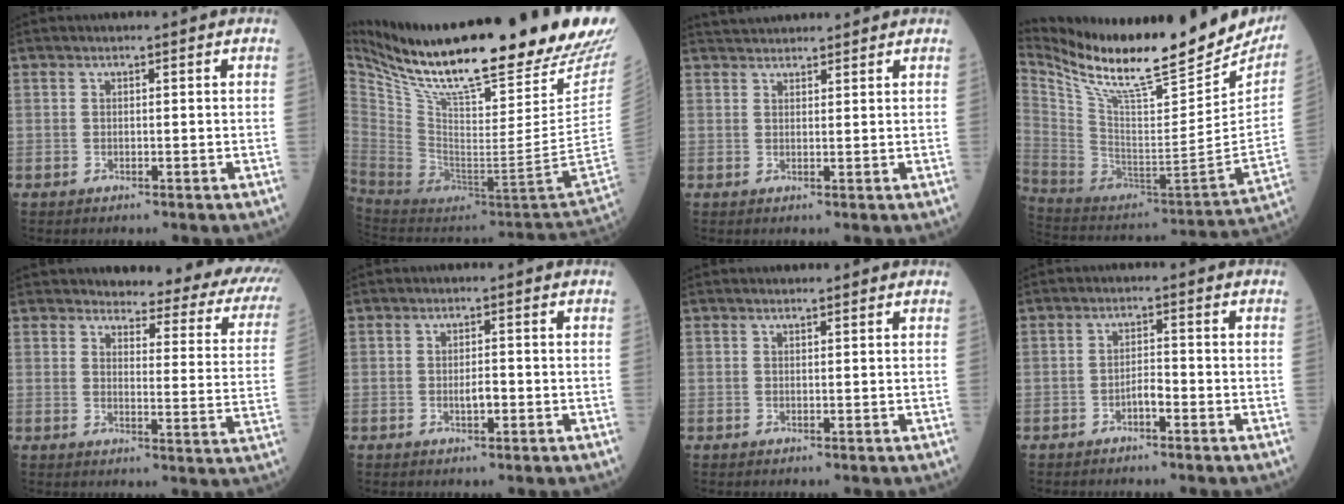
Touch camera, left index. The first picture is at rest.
{"total": 35.8, "force": [26.7, 3.1, 23.6], "torque": [-0.369, -0.068, 0.405]}
{"total": 5.5, "force": [5.3, 0.8, 1.1], "torque": [-0.016, 0.040, 0.081]}
{"total": 28.2, "force": [23.7, 5.2, 14.4], "torque": [-0.260, -0.061, 0.368]}
{"total": 18.9, "force": [17.5, 3.4, 6.3], "torque": [-0.048, -0.087, 0.177]}
{"total": 1.9, "force": [-0.6, 0.6, 1.7], "torque": [-0.029, 0.001, -0.006]}
{"total": 1.4, "force": [1.4, 0.1, 0.4], "torque": [-0.010, 0.012, 0.020]}
{"total": 1.9, "force": [-1.3, 0.4, 1.4], "torque": [-0.020, 0.005, -0.022]}